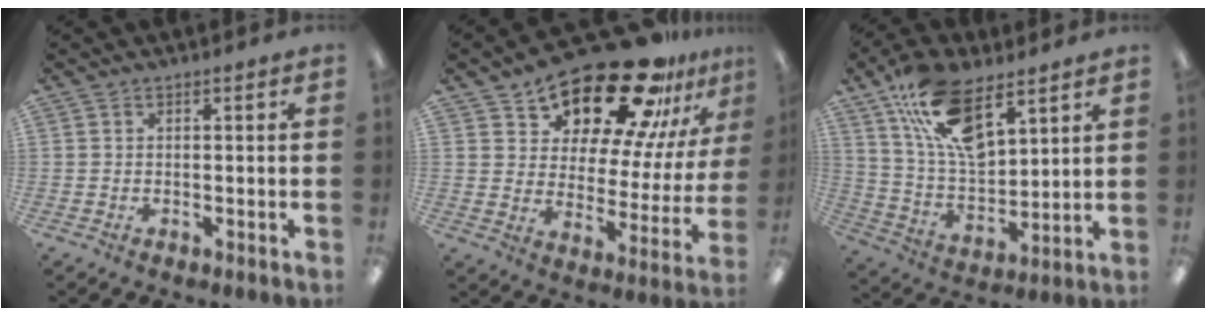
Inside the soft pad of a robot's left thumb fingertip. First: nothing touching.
{"total": 23.2, "force": [18.7, 8.8, 10.6], "torque": [-0.155, -0.146, 0.314]}
{"total": 17.9, "force": [10.4, 8.8, 11.7], "torque": [-0.218, -0.032, 0.190]}